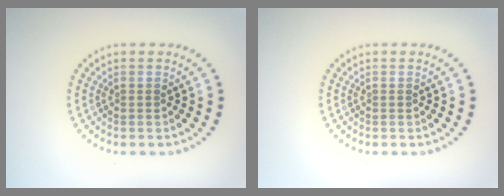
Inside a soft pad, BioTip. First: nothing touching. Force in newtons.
{"total": 0.0}